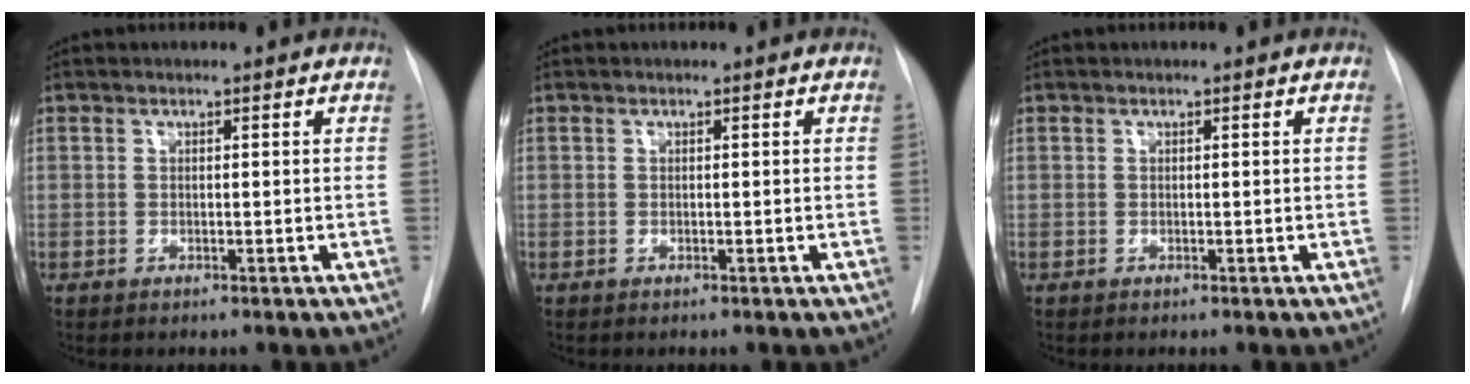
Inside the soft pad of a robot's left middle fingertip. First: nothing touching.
{"total": 0.0}
{"total": 0.0}